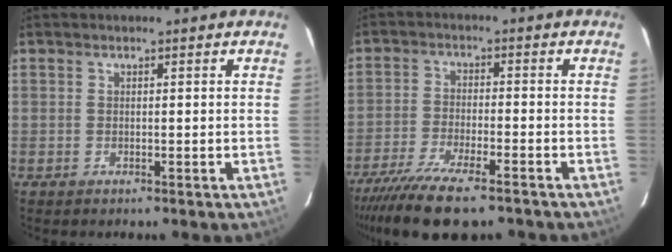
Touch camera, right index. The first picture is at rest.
{"total": 13.5, "force": [-10.5, 3.2, 7.8], "torque": [-0.174, -0.039, -0.185]}